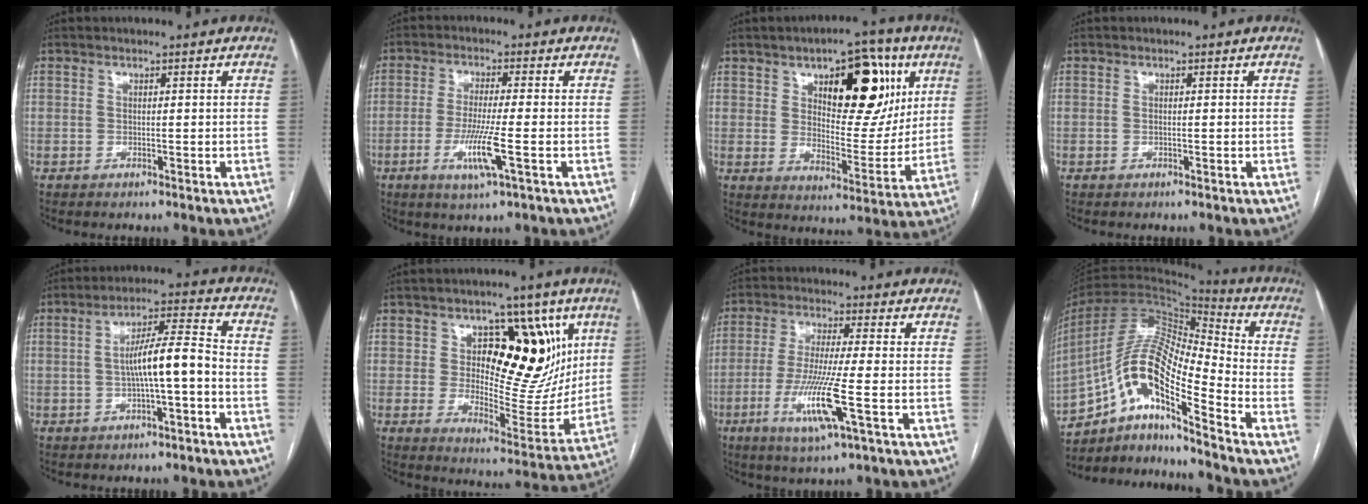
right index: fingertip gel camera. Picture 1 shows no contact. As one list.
[{"total": 7.2, "force": [-2.4, -0.3, 6.8], "torque": [-0.134, -0.019, -0.046]}, {"total": 16.6, "force": [6.9, 7.0, 13.3], "torque": [-0.171, 0.015, 0.108]}, {"total": 0.0}, {"total": 8.1, "force": [-1.5, 0.6, 8.0], "torque": [-0.136, 0.024, -0.025]}, {"total": 16.1, "force": [5.9, 8.8, 12.1], "torque": [-0.151, 0.010, 0.100]}, {"total": 10.3, "force": [-3.3, -0.3, 9.8], "torque": [-0.200, -0.022, -0.066]}, {"total": 15.5, "force": [-8.7, 2.6, 12.5], "torque": [-0.240, 0.023, -0.152]}]